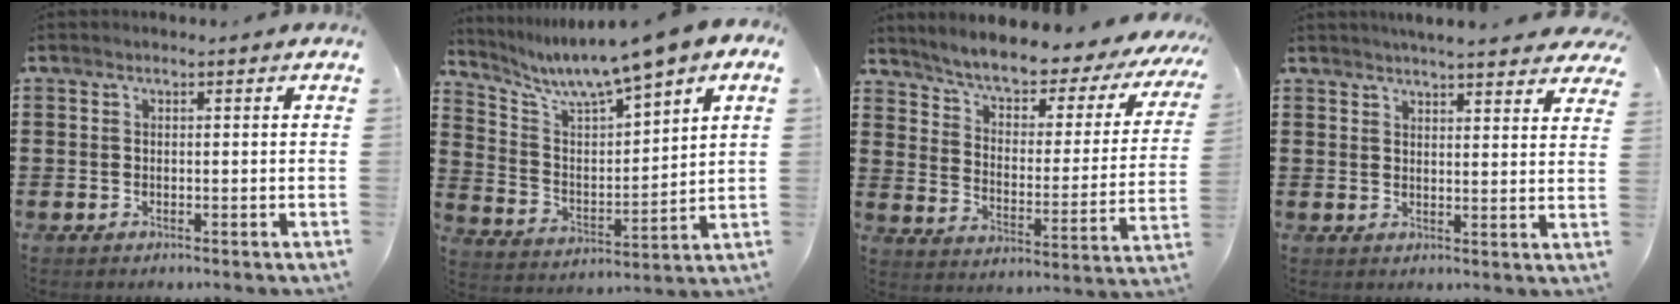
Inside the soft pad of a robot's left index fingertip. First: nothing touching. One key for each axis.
{"total": 7.4, "fx": 6.2, "fy": 0.5, "fz": 4.0, "tx": -0.102, "ty": -0.035, "tz": 0.099}
{"total": 5.2, "fx": 4.7, "fy": 0.8, "fz": 2.2, "tx": -0.068, "ty": -0.039, "tz": 0.070}
{"total": 4.1, "fx": 4.0, "fy": -0.1, "fz": 0.9, "tx": -0.030, "ty": -0.010, "tz": 0.075}